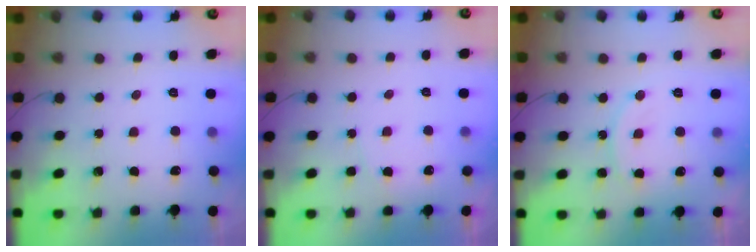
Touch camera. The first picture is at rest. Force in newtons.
{"total": 3.4, "press": 3.3, "slide": 0.3}
{"total": 9.4, "press": 9.3, "slide": 0.5}